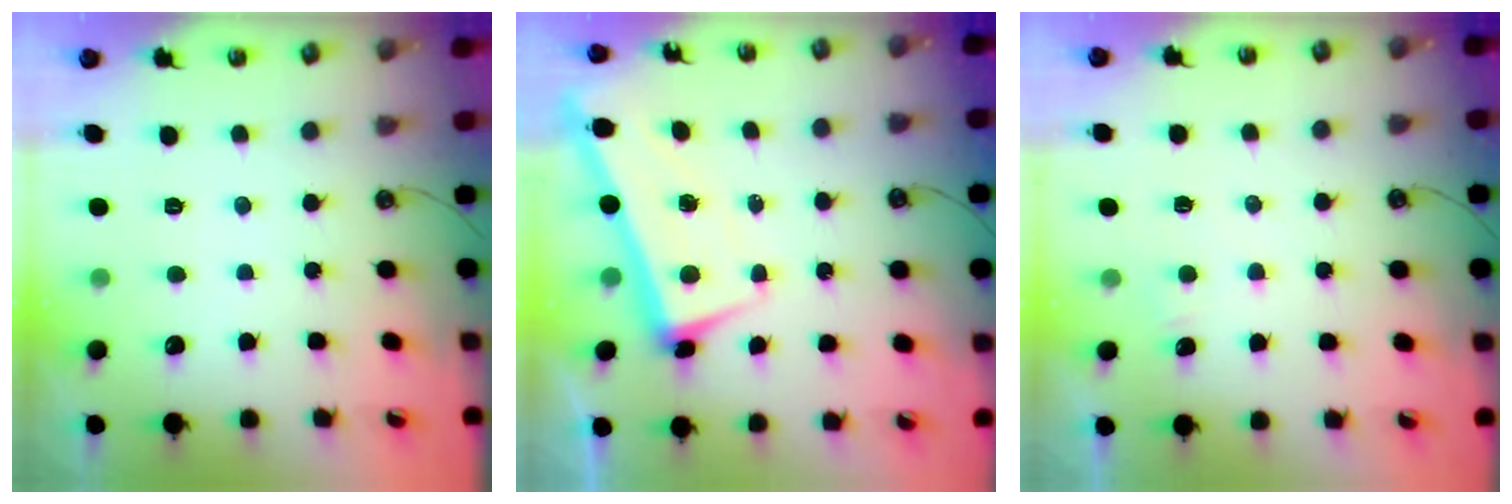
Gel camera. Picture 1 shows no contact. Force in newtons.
{"total": 1.5, "press": 0.5, "slide": 1.4}
{"total": 3.5, "press": 3.5, "slide": 0.2}